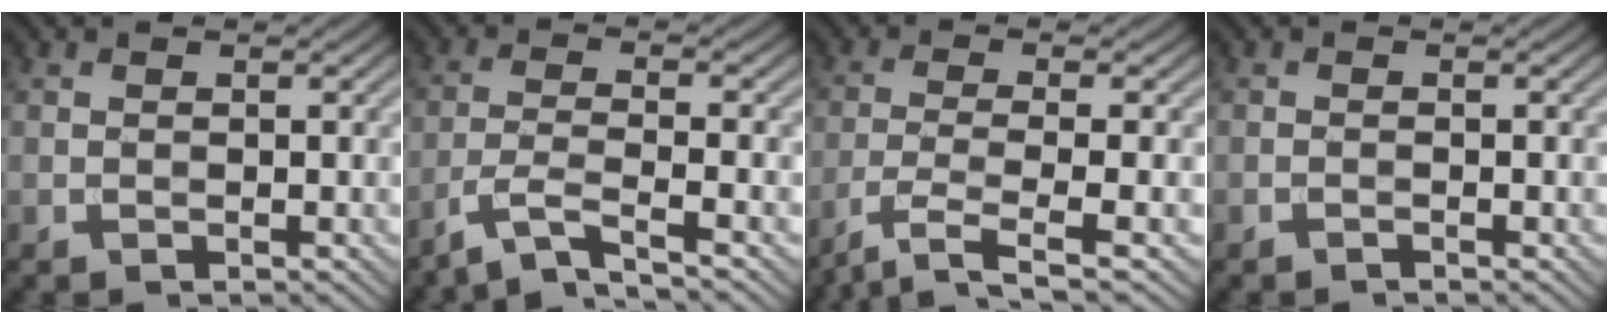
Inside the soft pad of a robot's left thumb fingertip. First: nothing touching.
{"total": 5.1, "force": [-3.7, 0.7, 3.5], "torque": [-0.056, 0.005, -0.089]}
{"total": 5.3, "force": [-3.0, 1.0, 4.2], "torque": [-0.078, -0.006, -0.067]}
{"total": 0.5, "force": [-0.5, 0.0, 0.2], "torque": [-0.004, 0.002, -0.012]}